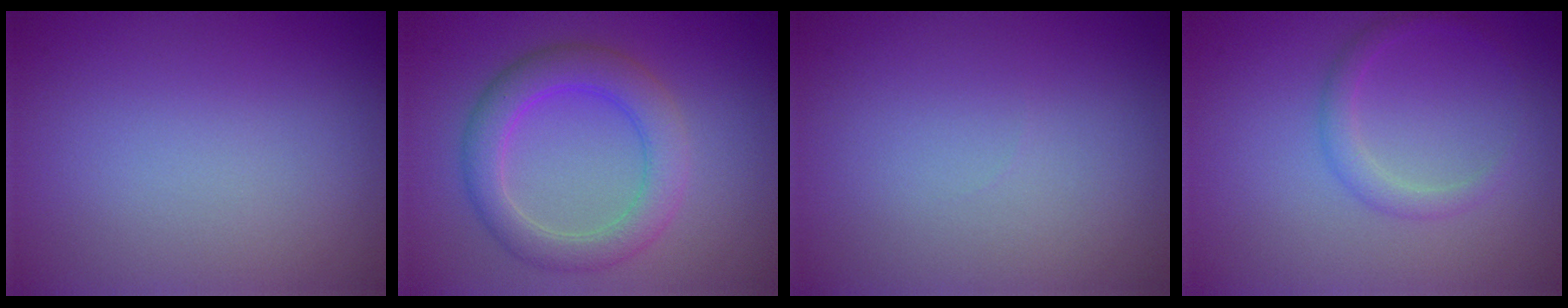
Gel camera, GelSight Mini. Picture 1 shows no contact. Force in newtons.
{"total": 4.6, "press": 4.6, "slide": 0.1}
{"total": 0.0}
{"total": 1.6, "press": 1.6, "slide": 0.1}